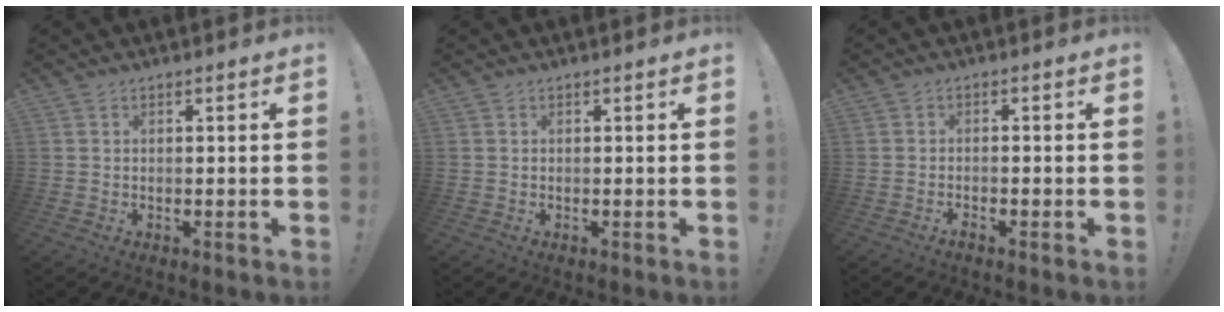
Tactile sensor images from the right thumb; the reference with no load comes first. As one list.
[{"total": 0.0}, {"total": 1.6, "force": [-1.5, -0.1, 0.6], "torque": [-0.015, 0.004, -0.025]}]